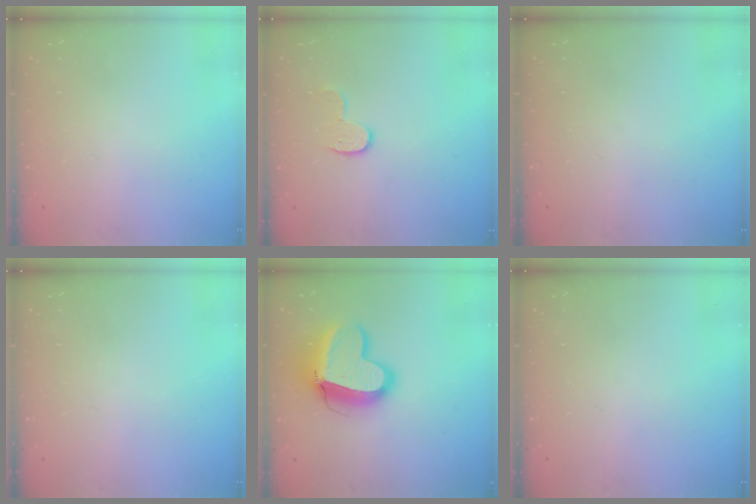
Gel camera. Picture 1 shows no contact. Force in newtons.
{"total": 8.1, "press": 8.1, "slide": 0.4}
{"total": 0.0}
{"total": 0.0}
{"total": 15.5, "press": 15.3, "slide": 2.2}
{"total": 0.0}